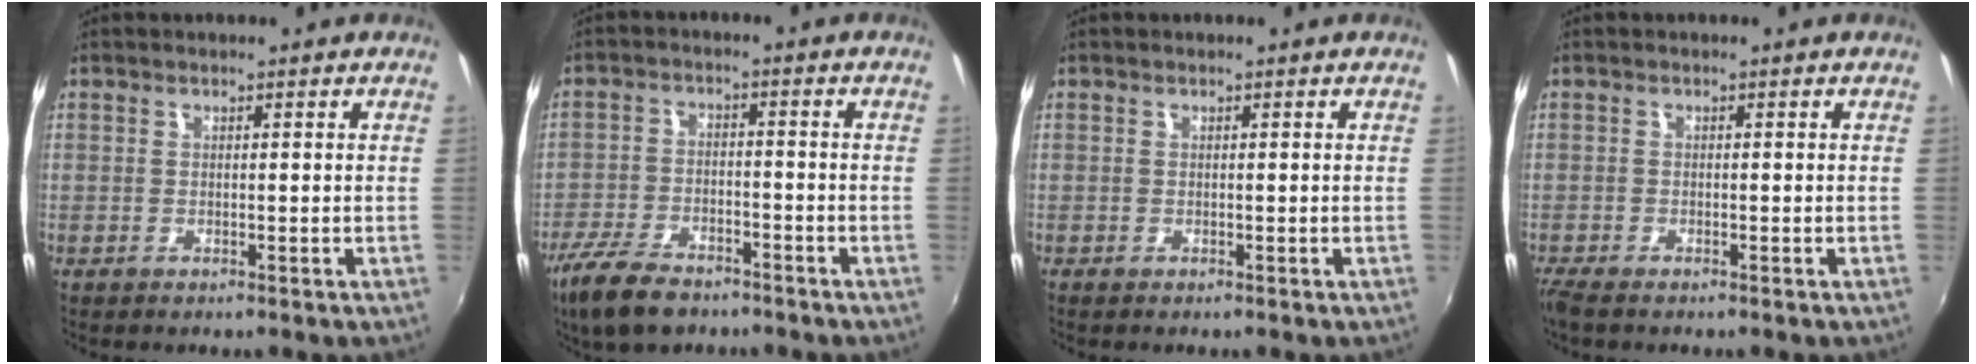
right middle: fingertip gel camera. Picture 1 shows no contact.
{"total": 10.6, "force": [-7.8, 4.5, 5.5], "torque": [-0.141, -0.018, -0.147]}
{"total": 0.0}
{"total": 2.4, "force": [-2.0, 0.5, 1.3], "torque": [-0.029, -0.014, -0.038]}